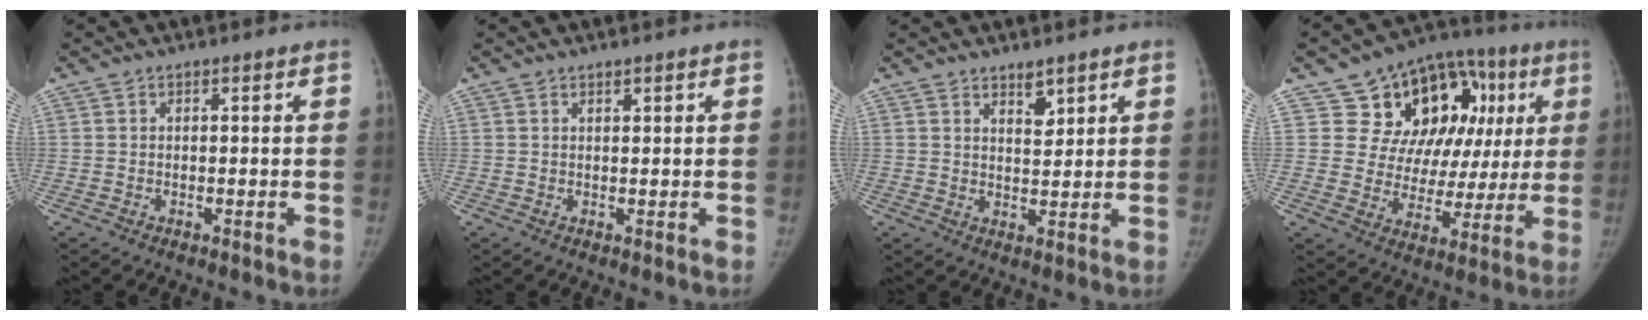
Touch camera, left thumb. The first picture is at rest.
{"total": 0.8, "force": [0.7, 0.2, 0.3], "torque": [-0.002, -0.005, 0.011]}
{"total": 3.4, "force": [2.5, 1.4, 1.9], "torque": [-0.017, -0.022, 0.045]}
{"total": 20.6, "force": [6.7, 14.5, 13.0], "torque": [-0.108, 0.019, 0.104]}